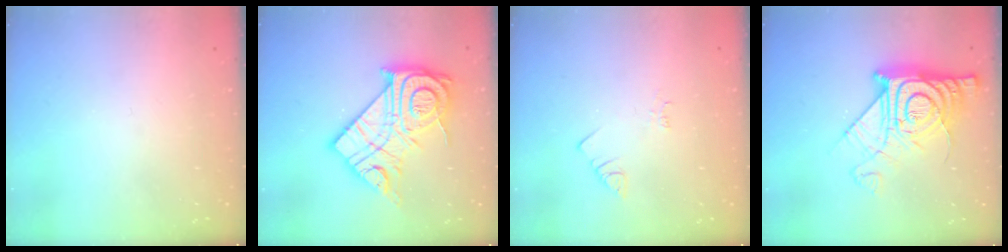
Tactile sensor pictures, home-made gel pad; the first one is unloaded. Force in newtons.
{"total": 24.5, "press": 24.4, "slide": 2.2}
{"total": 2.2, "press": 2.2, "slide": 0.6}
{"total": 18.3, "press": 18.3, "slide": 1.4}